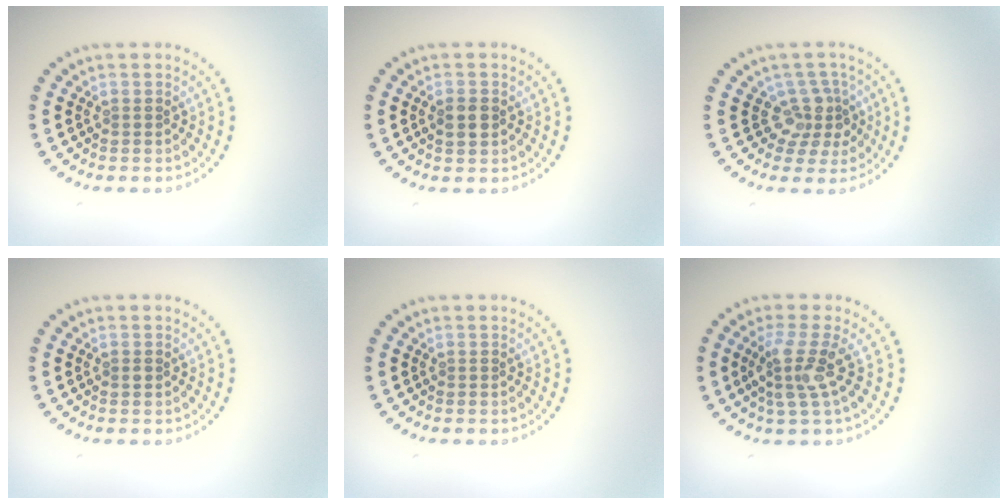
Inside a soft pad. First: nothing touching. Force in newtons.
{"total": 1.8, "press": 1.8, "slide": 0.2}
{"total": 3.0, "press": 2.2, "slide": 2.1}
{"total": 0.5, "press": 0.5, "slide": 0.1}
{"total": 0.0}
{"total": 3.2, "press": 2.5, "slide": 2.0}